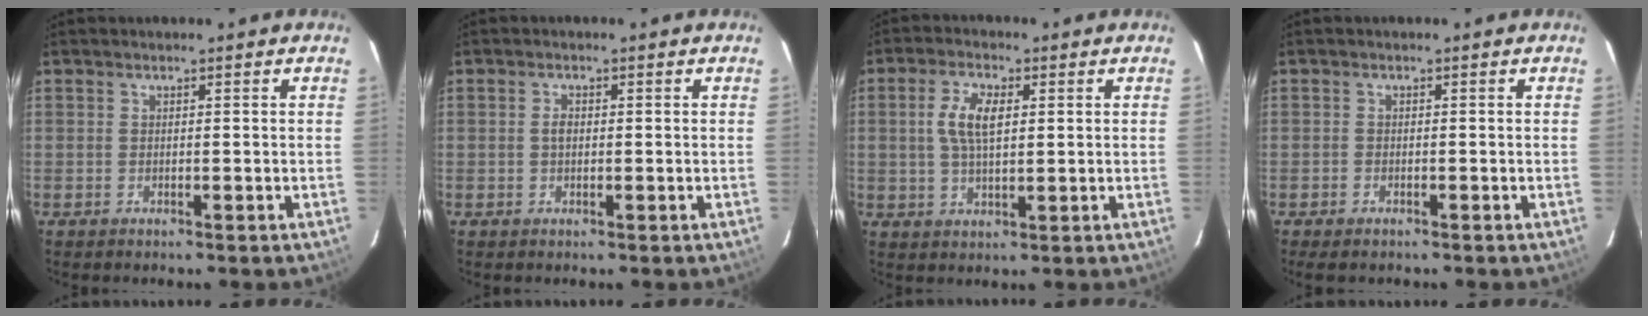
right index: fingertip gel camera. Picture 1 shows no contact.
{"total": 1.4, "force": [0.0, 0.9, 1.0], "torque": [-0.020, 0.004, -0.002]}
{"total": 6.5, "force": [1.4, 2.9, 5.6], "torque": [-0.108, 0.006, 0.027]}
{"total": 2.0, "force": [-1.6, 0.8, 0.9], "torque": [-0.024, -0.005, -0.029]}